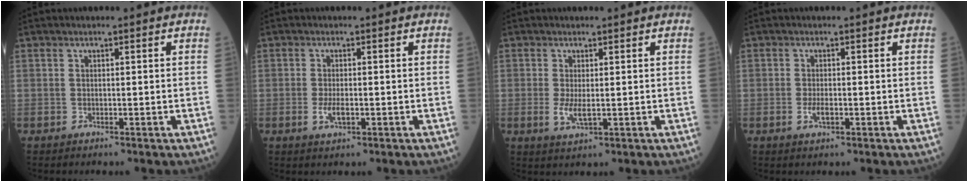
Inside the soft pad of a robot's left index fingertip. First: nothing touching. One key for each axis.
{"total": 2.5, "fx": -0.8, "fy": 0.9, "fz": 2.1, "tx": -0.050, "ty": -0.005, "tz": -0.011}
{"total": 2.9, "fx": -0.2, "fy": 1.0, "fz": 2.7, "tx": -0.059, "ty": -0.010, "tz": 0.003}
{"total": 1.8, "fx": -0.7, "fy": 0.6, "fz": 1.5, "tx": -0.033, "ty": -0.003, "tz": -0.011}